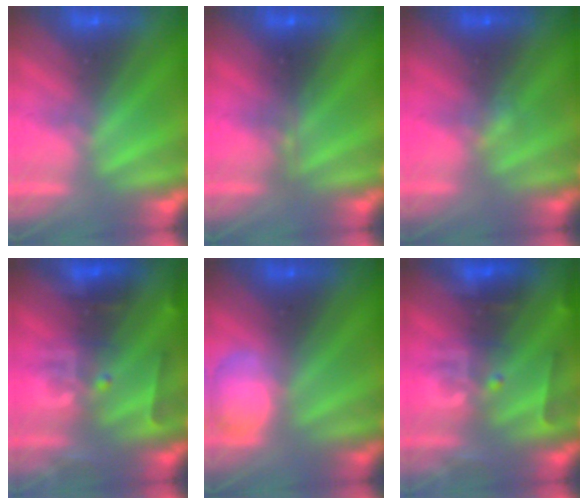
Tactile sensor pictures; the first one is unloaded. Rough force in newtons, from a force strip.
{"total": 2.3}
{"total": 1.2}
{"total": 2.9}
{"total": 2.5}
{"total": 2.9}